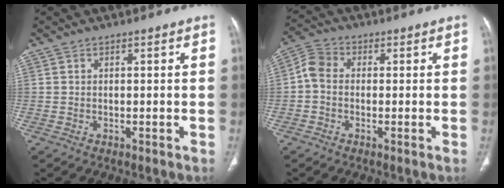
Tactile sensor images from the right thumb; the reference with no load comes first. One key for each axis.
{"total": 4.5, "fx": -0.4, "fy": 3.3, "fz": 3.0, "tx": -0.052, "ty": 0.012, "tz": -0.022}